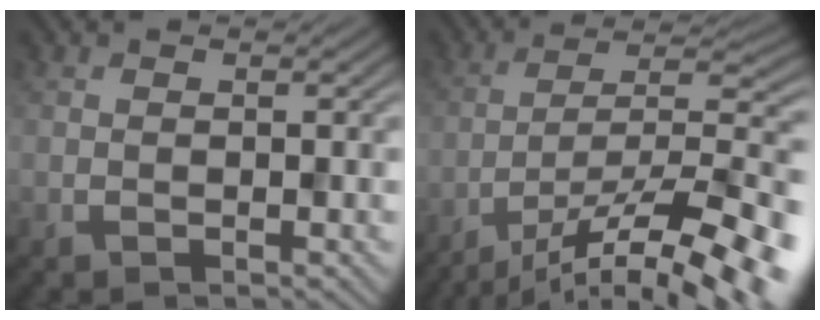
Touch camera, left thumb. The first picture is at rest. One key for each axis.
{"total": 14.1, "fx": -10.3, "fy": 3.7, "fz": 8.8, "tx": -0.137, "ty": -0.009, "tz": -0.164}